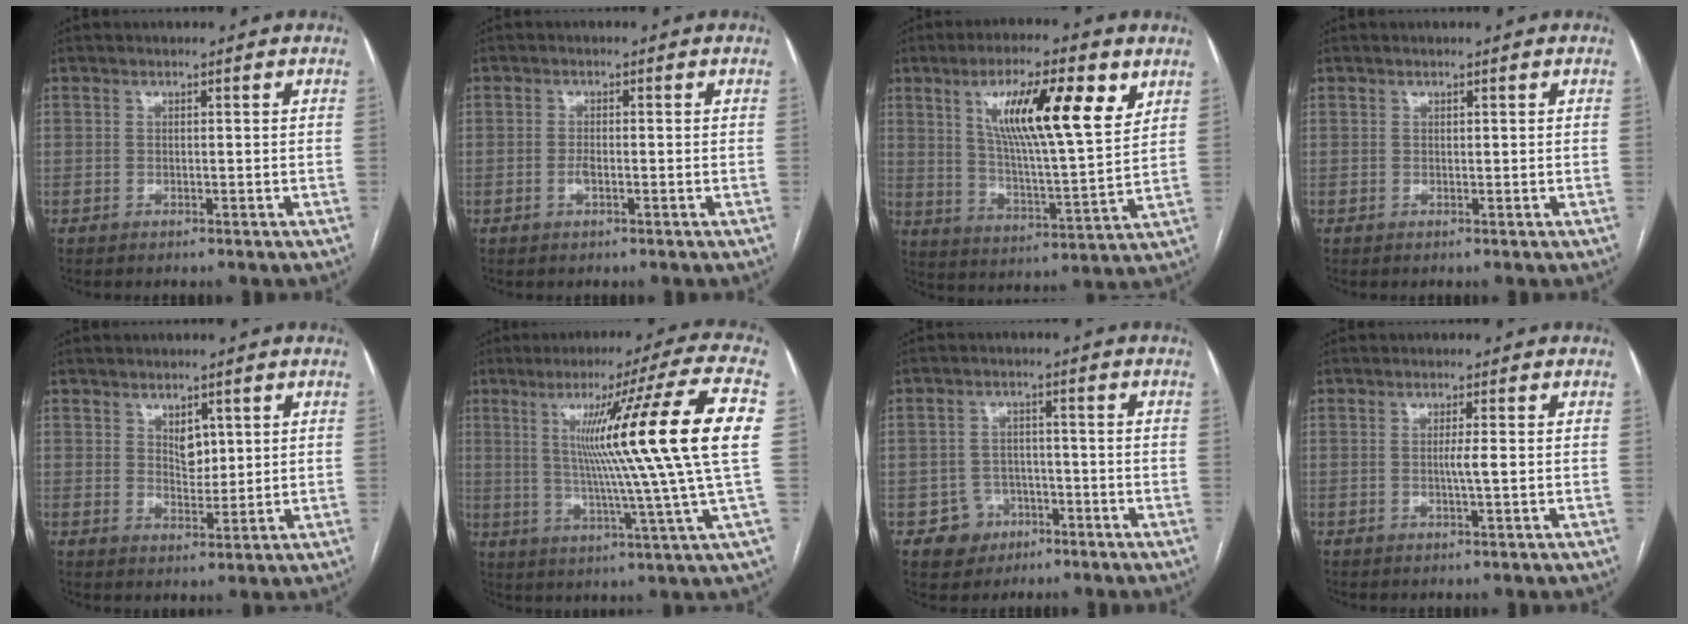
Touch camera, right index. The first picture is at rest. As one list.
[{"total": 1.6, "force": [-0.5, 0.4, 1.5], "torque": [-0.030, 0.000, -0.009]}, {"total": 16.0, "force": [7.0, 2.5, 14.2], "torque": [-0.243, 0.005, 0.115]}, {"total": 0.0}, {"total": 3.5, "force": [1.5, 2.1, 2.3], "torque": [-0.037, -0.002, 0.029]}, {"total": 19.5, "force": [3.5, -3.0, 18.9], "torque": [-0.272, -0.001, 0.038]}, {"total": 5.1, "force": [-2.5, 4.5, 0.5], "torque": [-0.001, 0.015, -0.032]}, {"total": 1.9, "force": [-0.1, -0.3, 1.9], "torque": [-0.035, -0.001, -0.003]}]